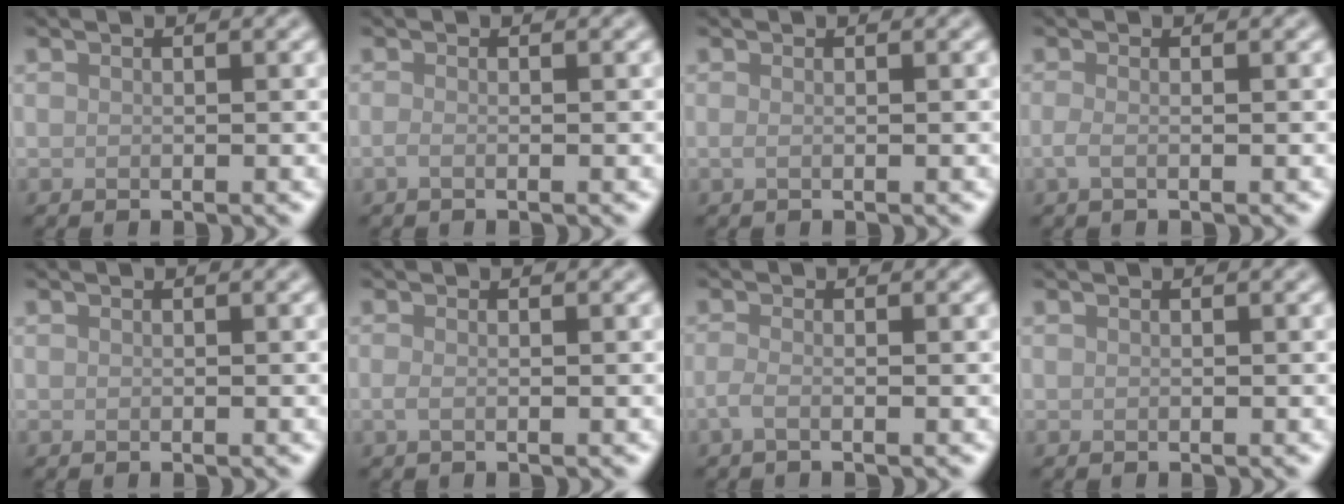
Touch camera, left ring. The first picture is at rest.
{"total": 0.8, "force": [-0.3, 0.3, 0.7], "torque": [-0.013, -0.003, -0.009]}
{"total": 0.6, "force": [-0.1, 0.2, 0.6], "torque": [-0.013, -0.001, -0.002]}
{"total": 1.1, "force": [-0.3, 0.4, 1.0], "torque": [-0.024, -0.004, -0.009]}
{"total": 0.0}
{"total": 0.8, "force": [-0.2, 0.3, 0.8], "torque": [-0.019, -0.004, -0.004]}
{"total": 1.4, "force": [-0.6, 0.4, 1.2], "torque": [-0.022, -0.004, -0.018]}
{"total": 0.0}